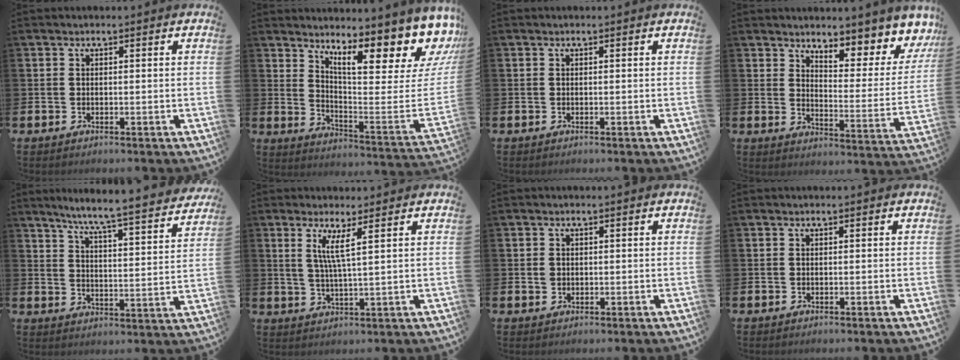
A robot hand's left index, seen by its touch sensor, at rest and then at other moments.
{"total": 11.2, "force": [8.6, 3.1, 6.4], "torque": [-0.107, -0.094, 0.136]}
{"total": 0.0}
{"total": 6.5, "force": [6.3, 1.4, 1.0], "torque": [-0.024, -0.066, 0.102]}
{"total": 6.9, "force": [6.3, -0.3, 2.8], "torque": [-0.072, -0.055, 0.101]}
{"total": 3.9, "force": [2.4, -0.3, 3.1], "torque": [-0.066, -0.010, 0.039]}
{"total": 1.1, "force": [0.3, 1.0, 0.4], "torque": [-0.007, 0.009, 0.003]}
{"total": 0.0}